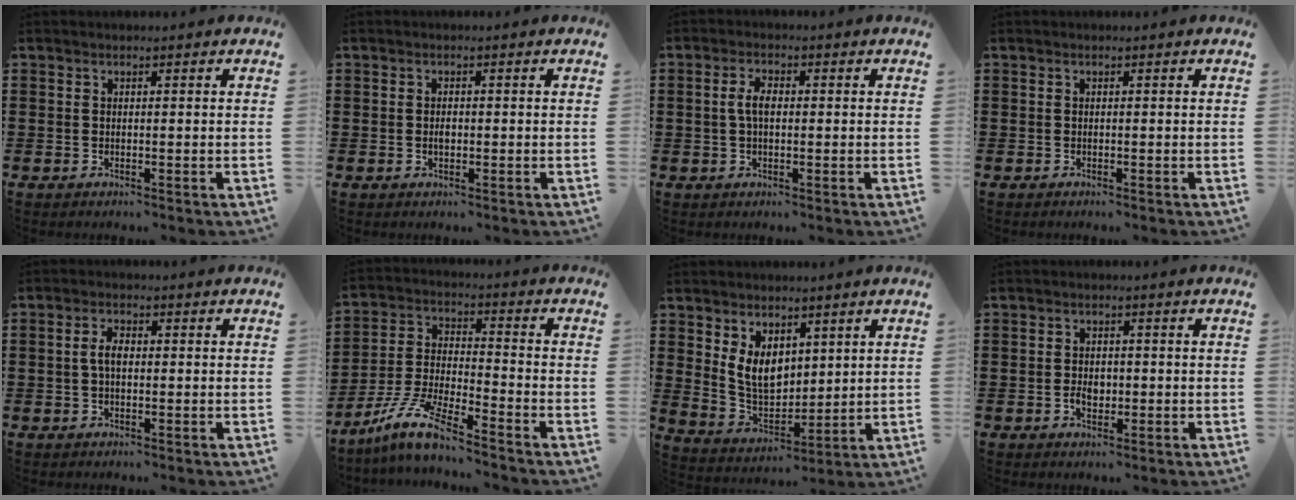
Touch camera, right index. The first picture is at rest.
{"total": 1.3, "force": [-0.1, 0.7, 1.1], "torque": [-0.022, 0.002, -0.003]}
{"total": 3.3, "force": [0.1, 1.6, 3.0], "torque": [-0.066, 0.004, -0.002]}
{"total": 0.0}
{"total": 2.8, "force": [0.0, 1.4, 2.5], "torque": [-0.056, 0.002, -0.004]}
{"total": 8.5, "force": [-7.2, 0.2, 4.5], "torque": [-0.109, -0.005, -0.149]}
{"total": 7.0, "force": [3.0, 4.9, 4.0], "torque": [-0.091, 0.000, 0.057]}
{"total": 2.5, "force": [-0.5, 1.7, 1.7], "torque": [-0.033, 0.004, -0.010]}